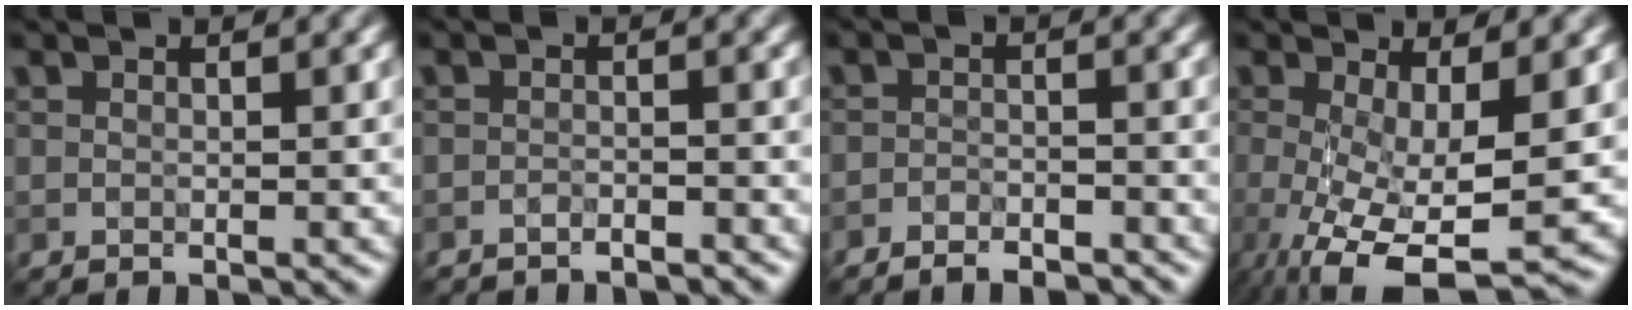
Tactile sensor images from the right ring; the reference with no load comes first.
{"total": 2.3, "force": [-2.3, 0.2, 0.2], "torque": [0.007, -0.005, -0.034]}
{"total": 3.9, "force": [-3.8, 0.5, 0.8], "torque": [-0.008, 0.004, -0.054]}
{"total": 8.3, "force": [-2.4, 2.3, 7.6], "torque": [-0.128, -0.018, -0.032]}